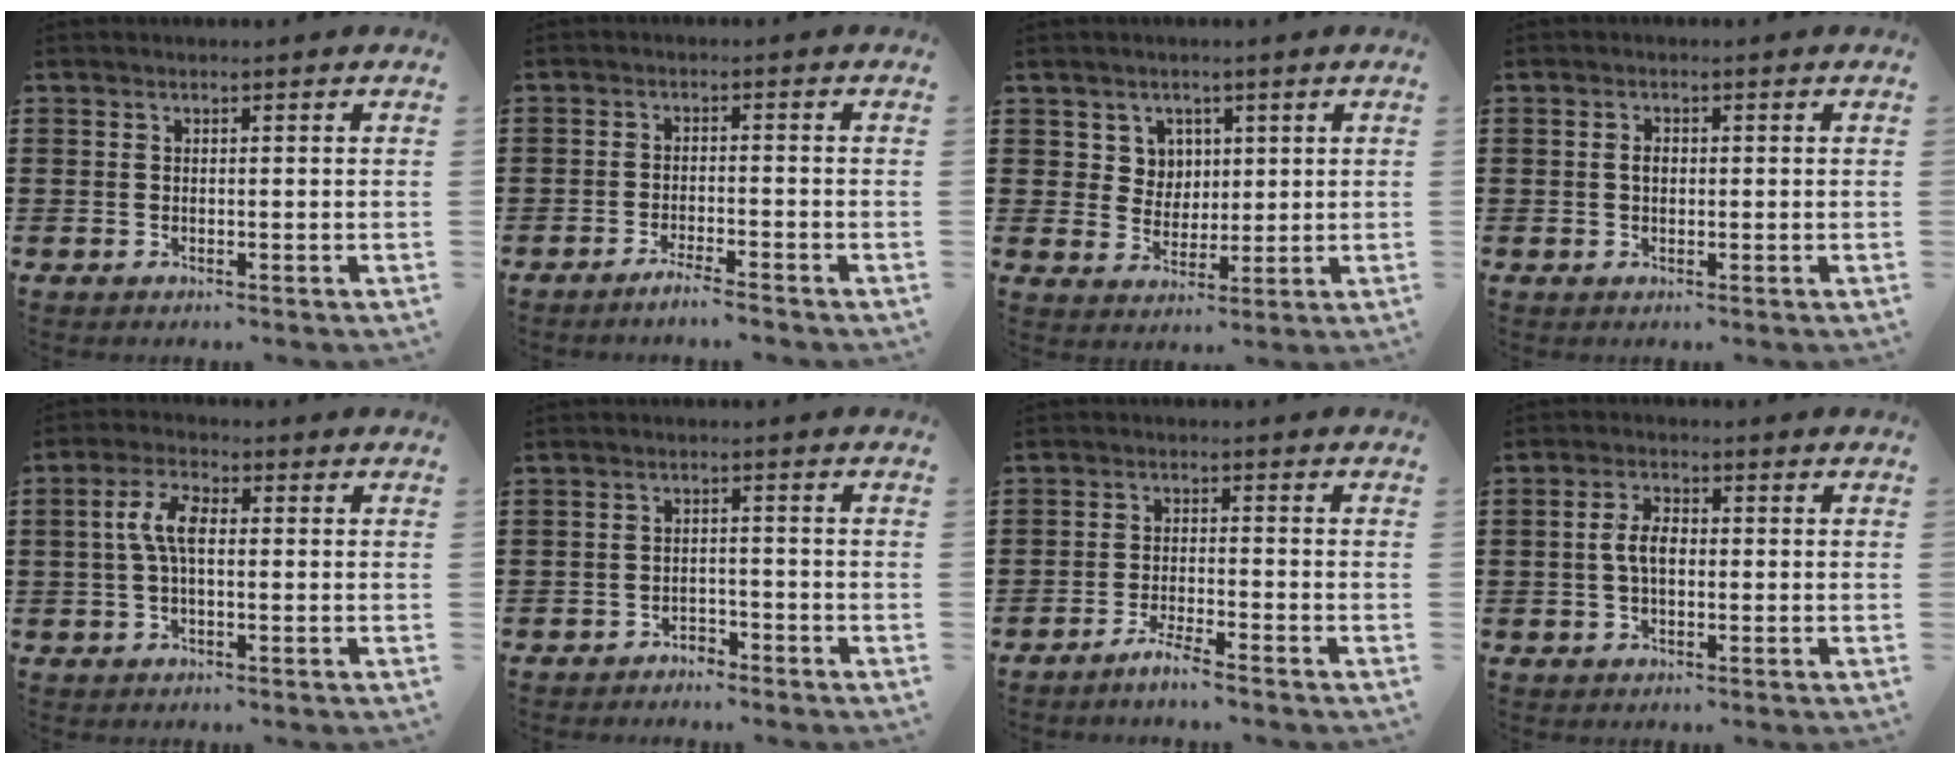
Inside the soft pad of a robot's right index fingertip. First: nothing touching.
{"total": 2.8, "force": [-2.5, -0.4, 1.2], "torque": [-0.019, -0.001, -0.048]}
{"total": 4.5, "force": [2.0, 3.9, 0.6], "torque": [-0.026, 0.012, 0.036]}
{"total": 1.5, "force": [0.0, 0.9, 1.2], "torque": [-0.025, 0.006, -0.001]}
{"total": 5.5, "force": [0.2, 2.3, 4.9], "torque": [-0.107, 0.006, -0.004]}
{"total": 2.4, "force": [-2.3, 0.4, -0.1], "torque": [-0.007, 0.000, -0.051]}
{"total": 3.4, "force": [-3.1, -0.5, 1.4], "torque": [-0.030, -0.003, -0.059]}
{"total": 4.0, "force": [-0.1, 2.1, 3.4], "torque": [-0.080, 0.002, -0.009]}